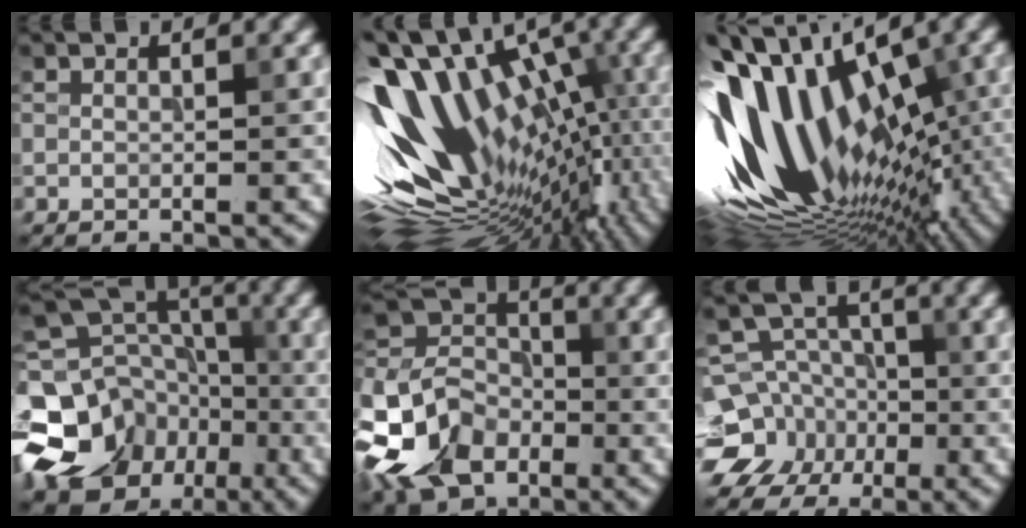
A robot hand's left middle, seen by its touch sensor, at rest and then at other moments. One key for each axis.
{"total": 16.7, "fx": 0.2, "fy": 8.6, "fz": 14.3, "tx": -0.216, "ty": -0.002, "tz": 0.024}
{"total": 17.3, "fx": -0.9, "fy": 10.0, "fz": 14.0, "tx": -0.236, "ty": 0.000, "tz": 0.007}
{"total": 14.2, "fx": -5.5, "fy": 11.8, "fz": 5.5, "tx": -0.144, "ty": -0.007, "tz": -0.109}
{"total": 9.1, "fx": -4.5, "fy": 6.2, "fz": 4.9, "tx": -0.106, "ty": -0.007, "tz": -0.106}
{"total": 8.3, "fx": -3.8, "fy": 7.0, "fz": 2.3, "tx": -0.030, "ty": -0.002, "tz": -0.086}